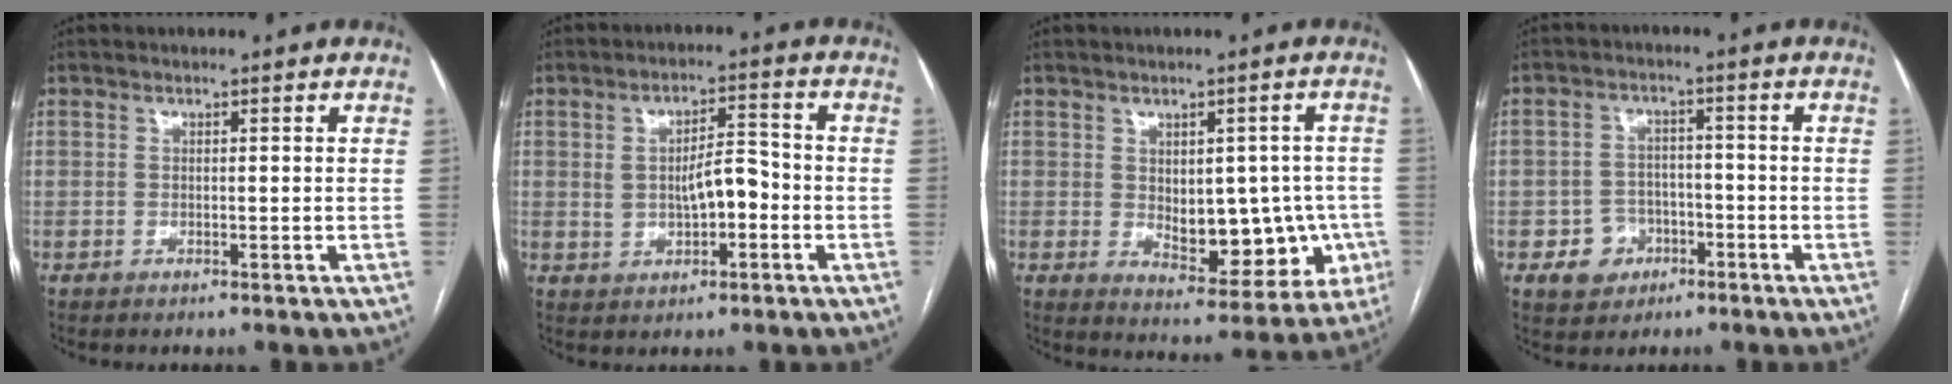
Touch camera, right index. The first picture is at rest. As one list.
[{"total": 6.5, "force": [-0.5, 2.8, 5.9], "torque": [-0.101, 0.016, -0.001]}, {"total": 11.7, "force": [-1.2, 6.3, 9.8], "torque": [-0.116, 0.014, 0.008]}, {"total": 5.4, "force": [-2.3, 4.7, 1.3], "torque": [-0.019, 0.014, -0.029]}]